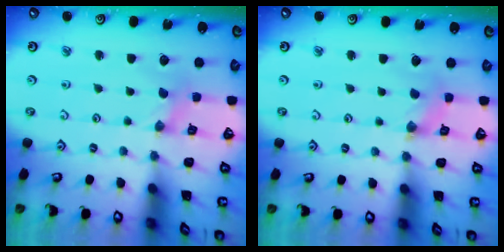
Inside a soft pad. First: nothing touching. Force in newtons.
{"total": 1.4, "press": 1.3, "slide": 0.3}